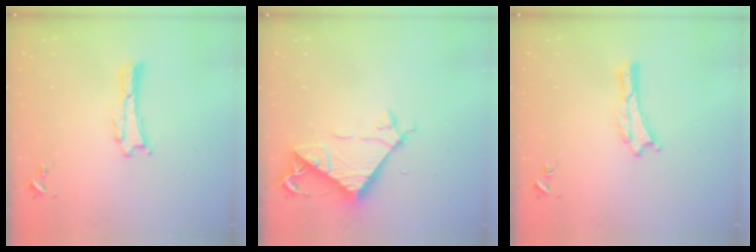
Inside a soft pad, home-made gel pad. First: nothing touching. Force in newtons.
{"total": 7.1, "press": 7.1, "slide": 0.6}
{"total": 0.0}